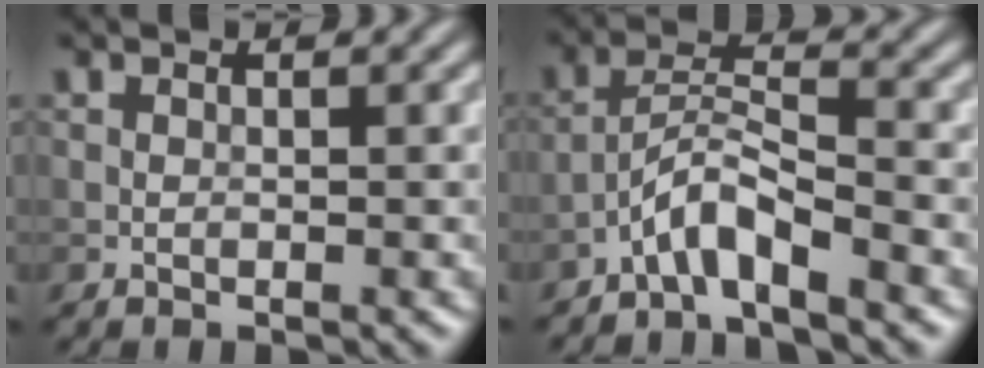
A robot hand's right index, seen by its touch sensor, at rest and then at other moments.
{"total": 3.6, "force": [-2.8, 0.4, 2.3], "torque": [-0.046, 0.013, -0.061]}